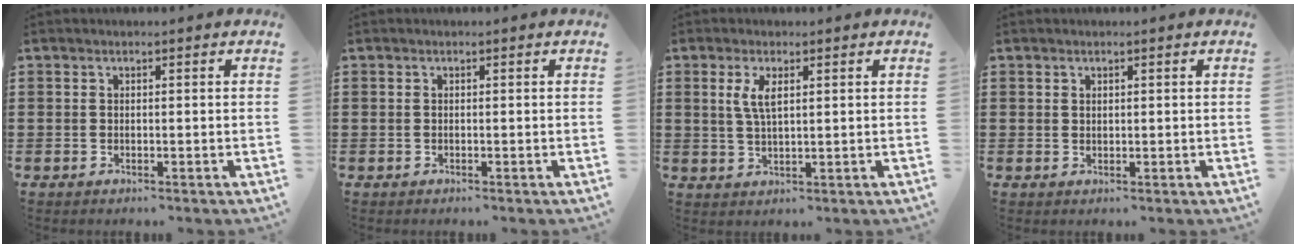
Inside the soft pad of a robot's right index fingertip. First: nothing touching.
{"total": 0.0}
{"total": 3.7, "force": [1.3, 1.2, 3.3], "torque": [-0.069, 0.007, 0.021]}
{"total": 0.7, "force": [0.6, 0.5, 0.2], "torque": [-0.005, 0.002, 0.011]}